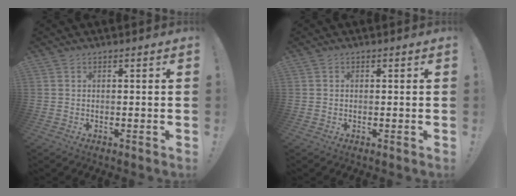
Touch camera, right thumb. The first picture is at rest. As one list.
[{"total": 0.0}]